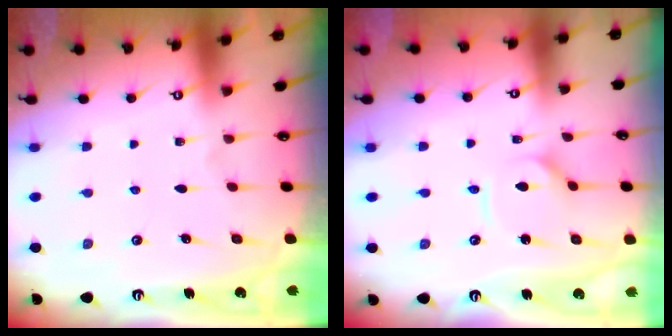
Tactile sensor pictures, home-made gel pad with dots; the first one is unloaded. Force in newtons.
{"total": 2.9, "press": 2.9, "slide": 0.4}